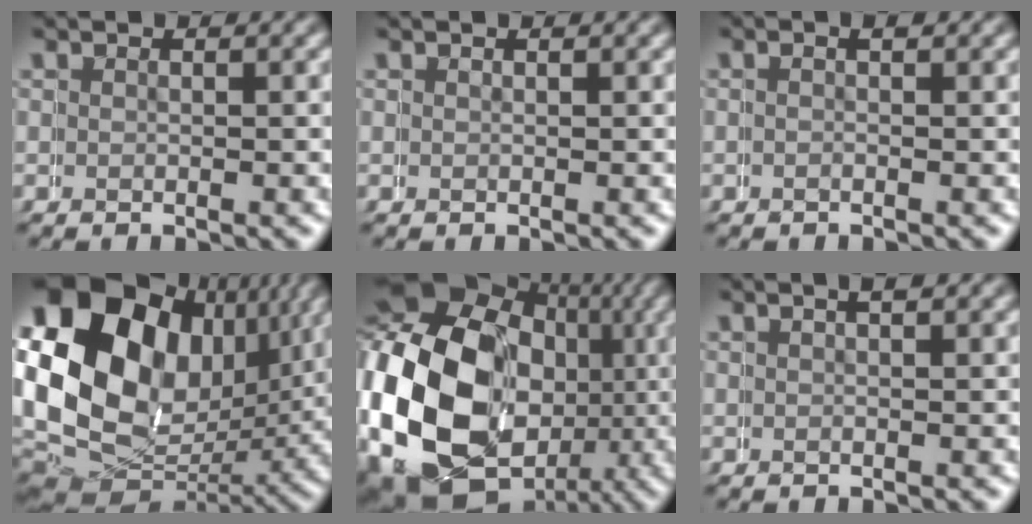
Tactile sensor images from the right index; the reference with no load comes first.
{"total": 0.0}
{"total": 0.7, "force": [0.3, -0.6, 0.1], "torque": [0.000, 0.007, 0.003]}
{"total": 23.1, "force": [3.8, 18.0, 14.1], "torque": [-0.278, -0.036, 0.067]}
{"total": 21.4, "force": [-2.0, 17.8, 11.7], "torque": [-0.266, -0.066, -0.016]}
{"total": 1.1, "force": [0.8, -0.4, 0.6], "torque": [0.000, 0.012, 0.011]}